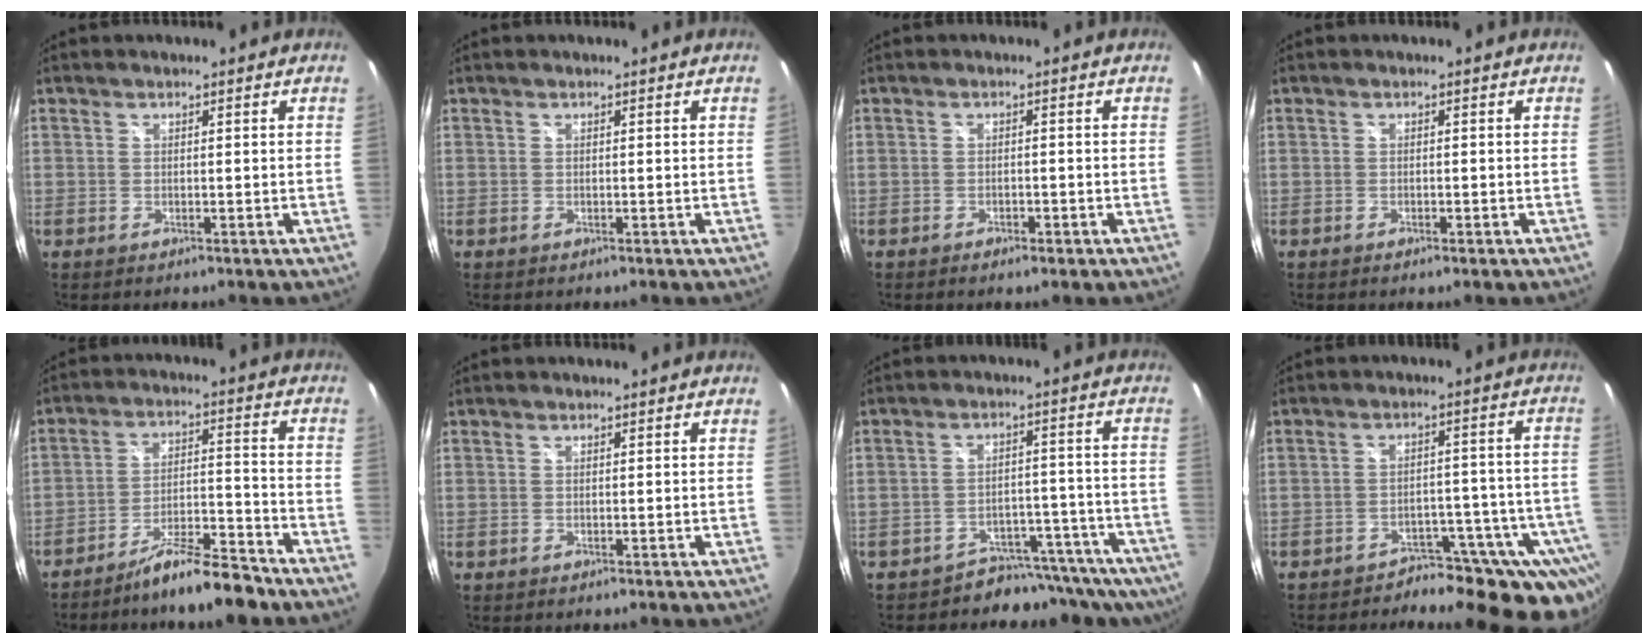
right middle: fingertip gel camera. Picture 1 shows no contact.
{"total": 0.0}
{"total": 2.2, "force": [-1.5, 0.9, 1.3], "torque": [-0.027, -0.003, -0.023]}
{"total": 0.9, "force": [-0.7, 0.3, 0.5], "torque": [-0.009, -0.001, -0.012]}
{"total": 9.8, "force": [-8.4, 1.0, 4.8], "torque": [-0.089, 0.012, -0.137]}
{"total": 0.0}
{"total": 8.7, "force": [-7.8, 3.3, 1.8], "torque": [-0.014, 0.020, -0.111]}
{"total": 16.7, "force": [-14.1, 6.6, 6.2], "torque": [-0.054, 0.023, -0.175]}